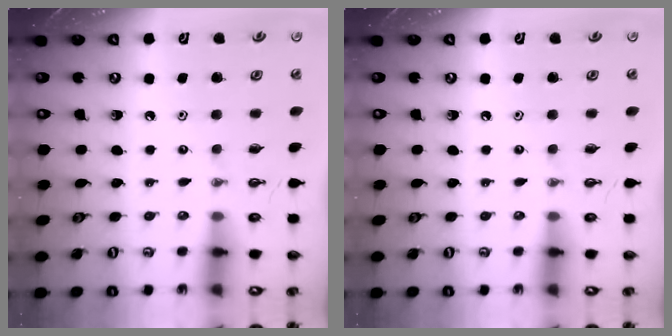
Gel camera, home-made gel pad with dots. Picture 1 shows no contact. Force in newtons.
{"total": 0.0}